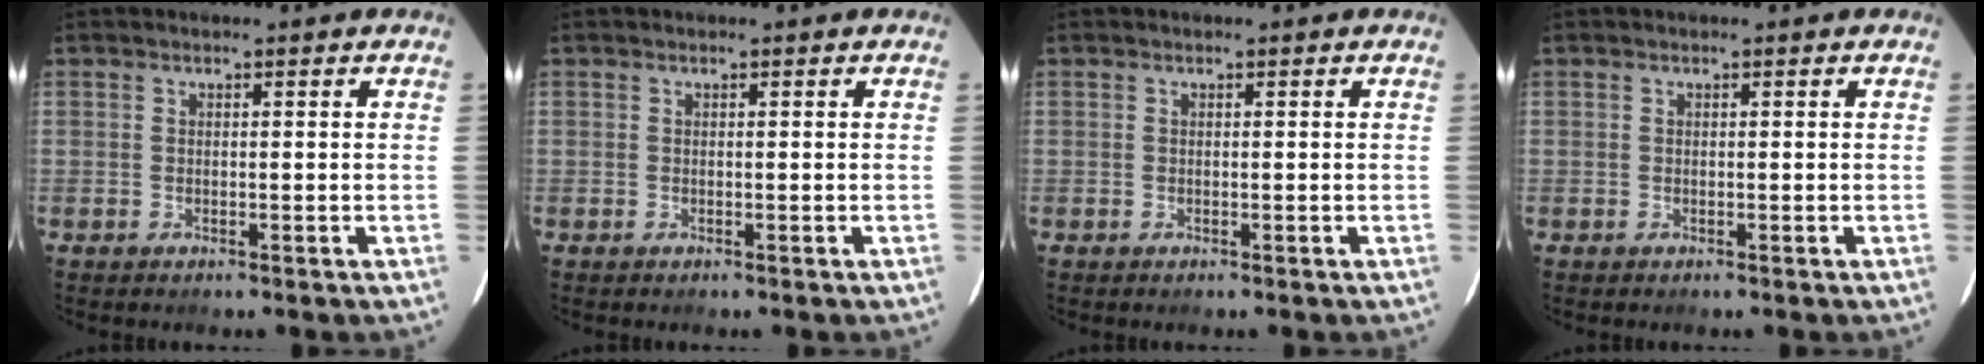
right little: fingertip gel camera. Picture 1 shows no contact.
{"total": 0.0}
{"total": 0.0}
{"total": 0.0}